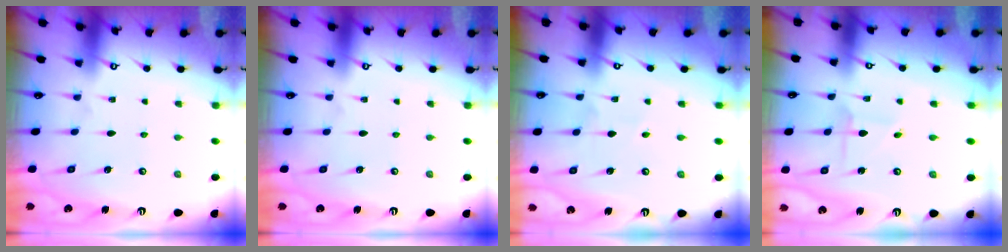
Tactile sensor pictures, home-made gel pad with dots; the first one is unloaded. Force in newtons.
{"total": 0.0}
{"total": 2.3, "press": 2.2, "slide": 0.7}
{"total": 2.3, "press": 2.3, "slide": 0.2}